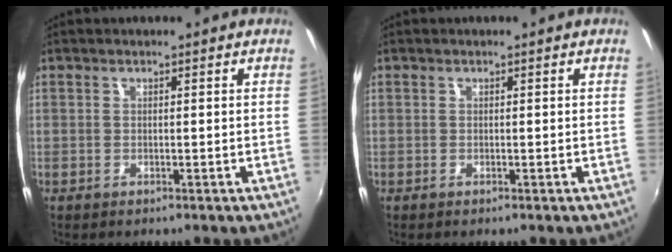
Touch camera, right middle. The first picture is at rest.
{"total": 0.0}